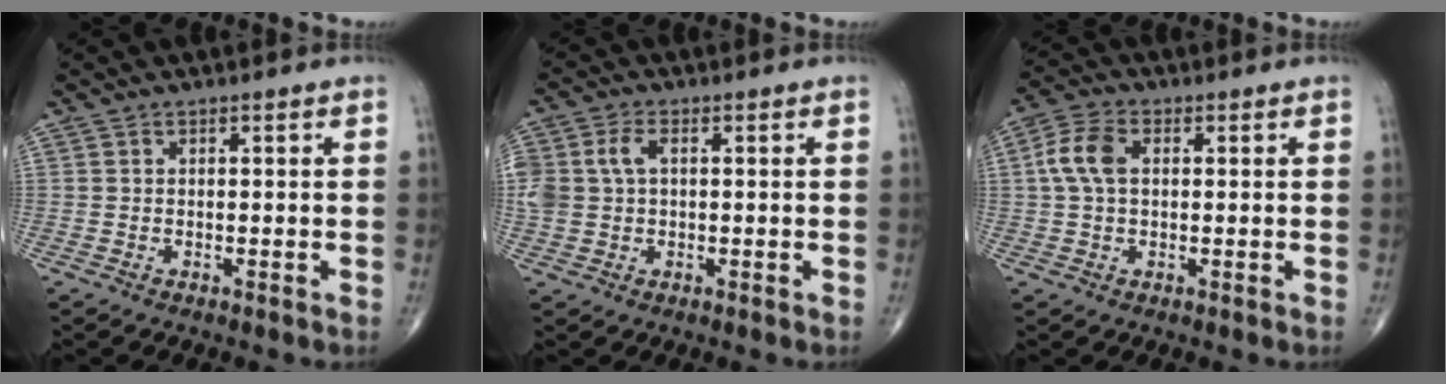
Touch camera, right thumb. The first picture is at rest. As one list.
[{"total": 8.1, "force": [1.3, 5.4, 5.9], "torque": [-0.154, 0.016, 0.030]}, {"total": 6.7, "force": [1.0, 4.1, 5.2], "torque": [-0.114, 0.017, 0.016]}]